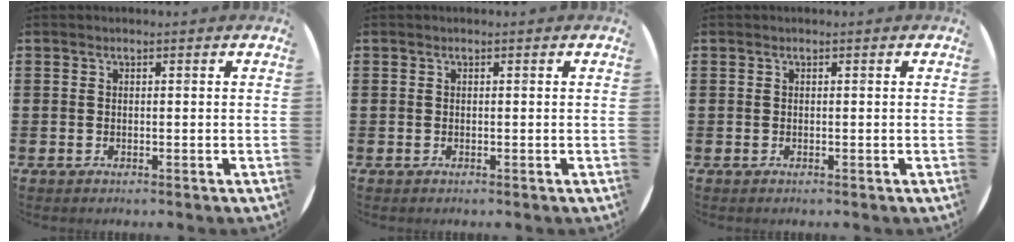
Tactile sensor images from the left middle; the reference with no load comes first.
{"total": 0.0}
{"total": 0.0}